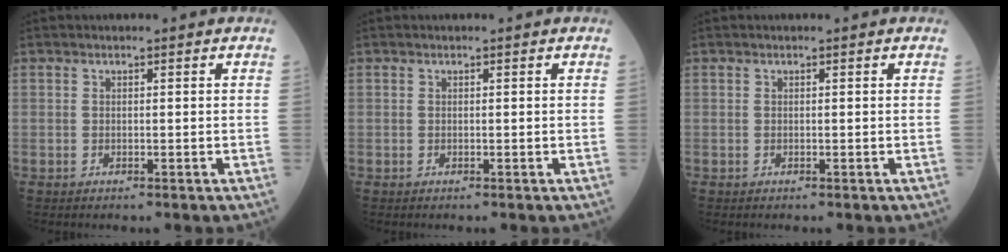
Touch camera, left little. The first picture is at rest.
{"total": 0.0}
{"total": 0.0}